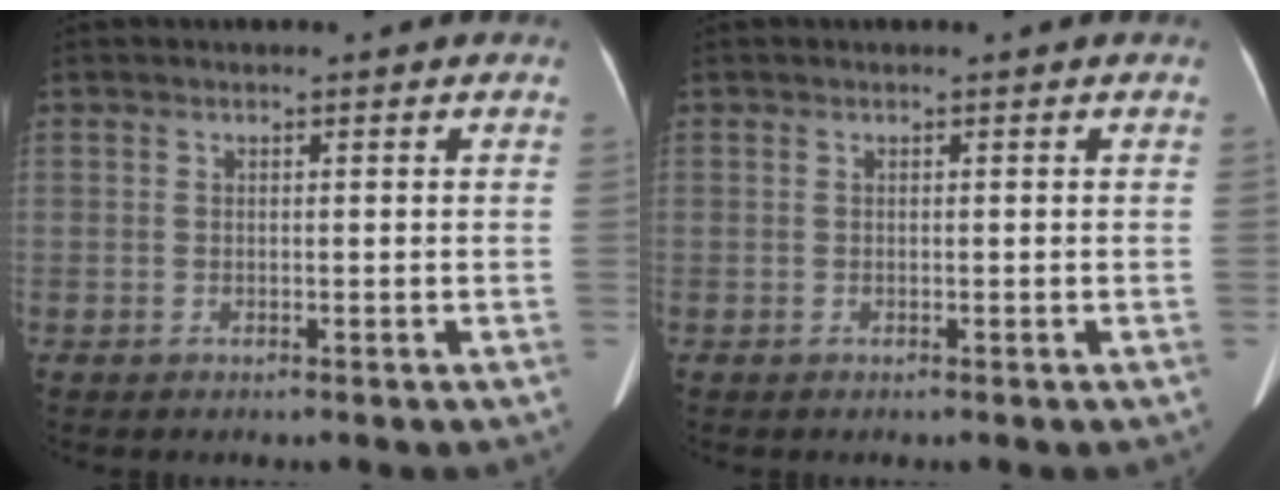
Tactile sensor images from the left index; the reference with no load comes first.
{"total": 0.0}